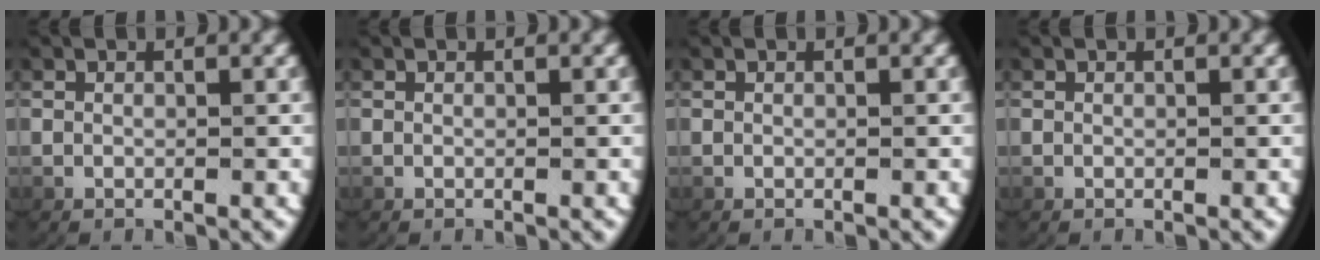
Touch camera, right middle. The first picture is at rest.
{"total": 0.0}
{"total": 0.0}
{"total": 0.0}